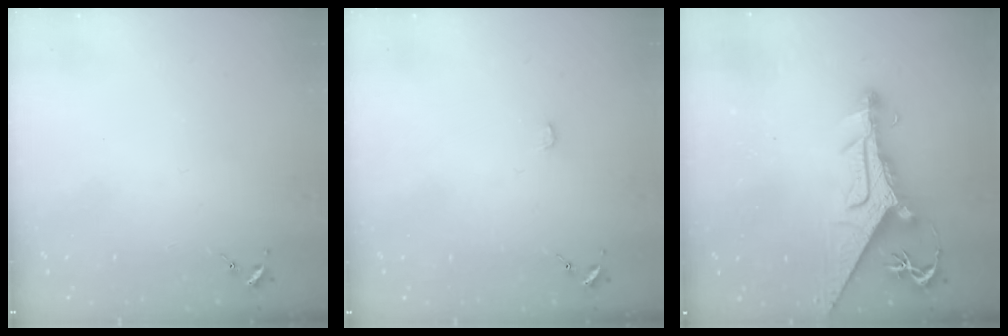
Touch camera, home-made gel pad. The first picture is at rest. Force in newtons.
{"total": 0.8, "press": 0.8, "slide": 0.1}
{"total": 15.0, "press": 14.9, "slide": 1.5}